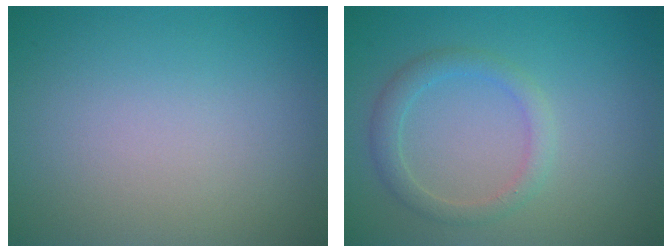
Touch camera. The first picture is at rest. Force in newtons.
{"total": 2.2, "press": 2.2, "slide": 0.1}